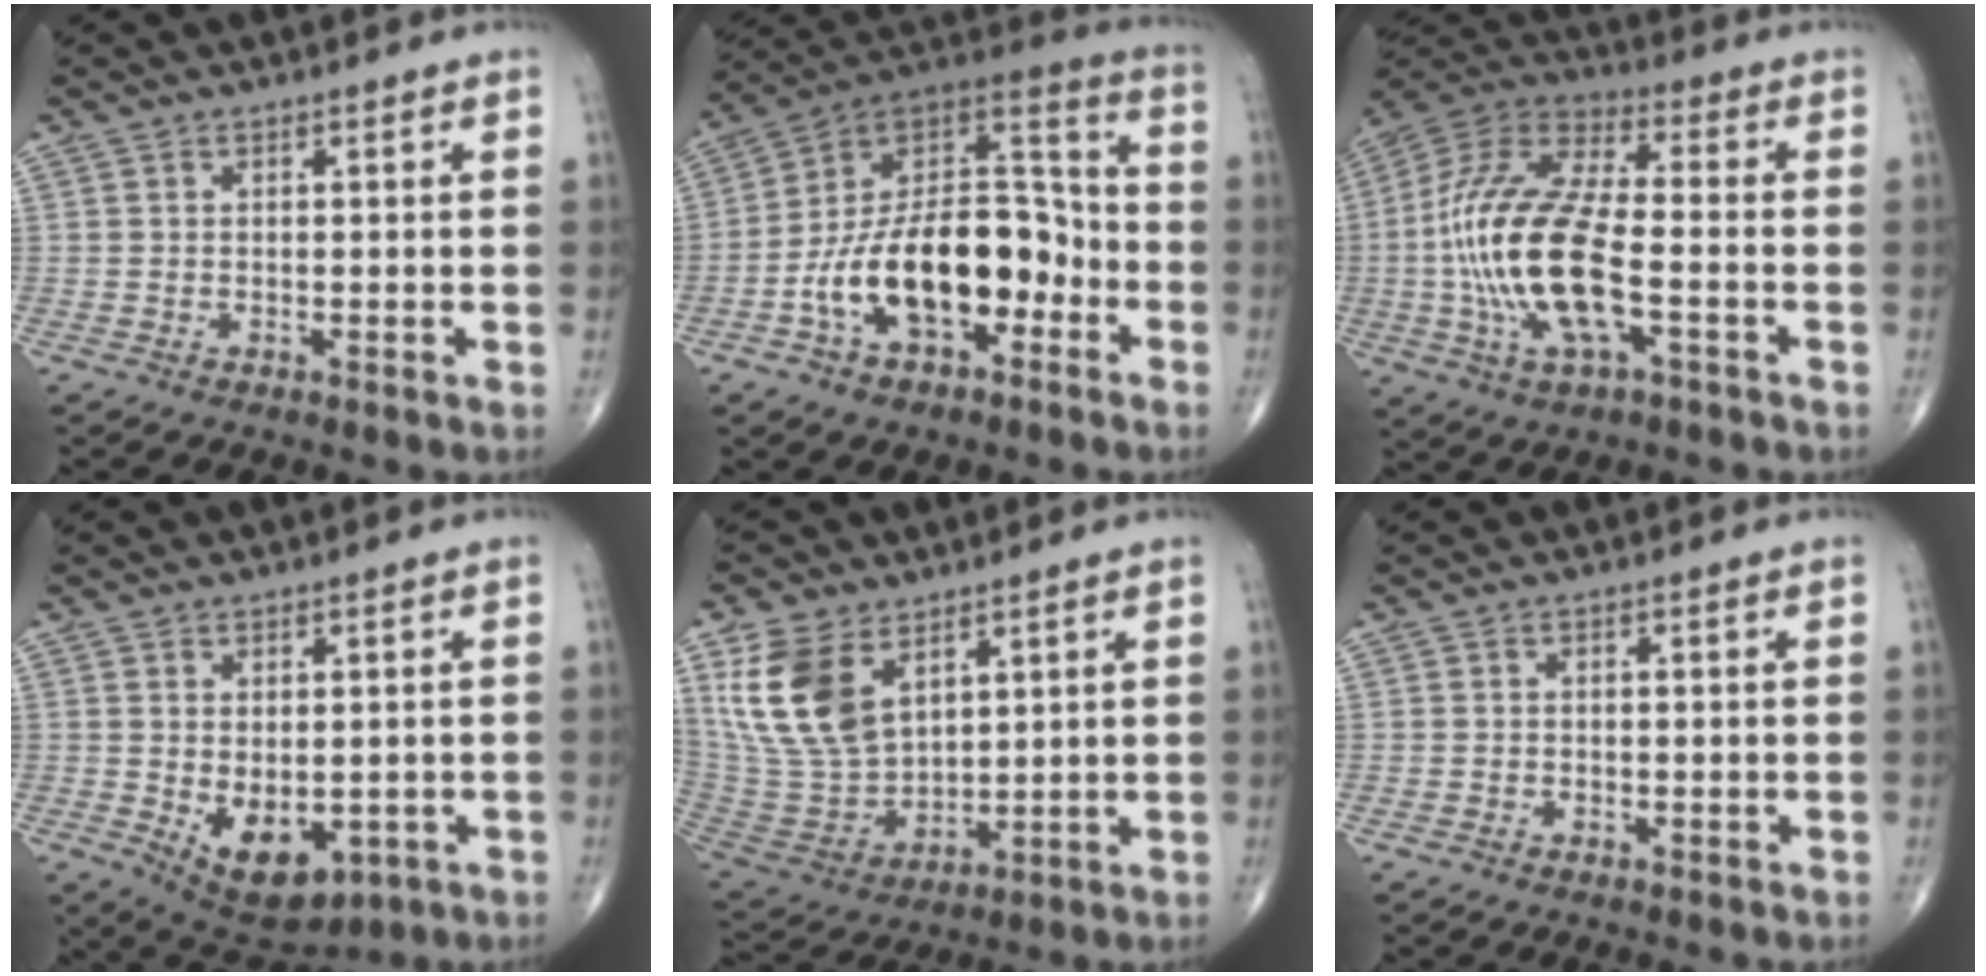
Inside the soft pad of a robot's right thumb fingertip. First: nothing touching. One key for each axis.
{"total": 20.7, "fx": -6.4, "fy": 11.5, "fz": 16.0, "tx": -0.238, "ty": 0.068, "tz": -0.108}
{"total": 20.8, "fx": -3.7, "fy": 8.5, "fz": 18.6, "tx": -0.402, "ty": 0.026, "tz": -0.065}
{"total": 9.6, "fx": -2.0, "fy": 5.7, "fz": 7.5, "tx": -0.090, "ty": -0.008, "tz": -0.009}
{"total": 15.2, "fx": 7.1, "fy": 9.2, "fz": 9.7, "tx": -0.183, "ty": -0.029, "tz": 0.161}
{"total": 0.7, "fx": -0.3, "fy": 0.6, "fz": 0.2, "tx": -0.003, "ty": 0.006, "tz": -0.005}